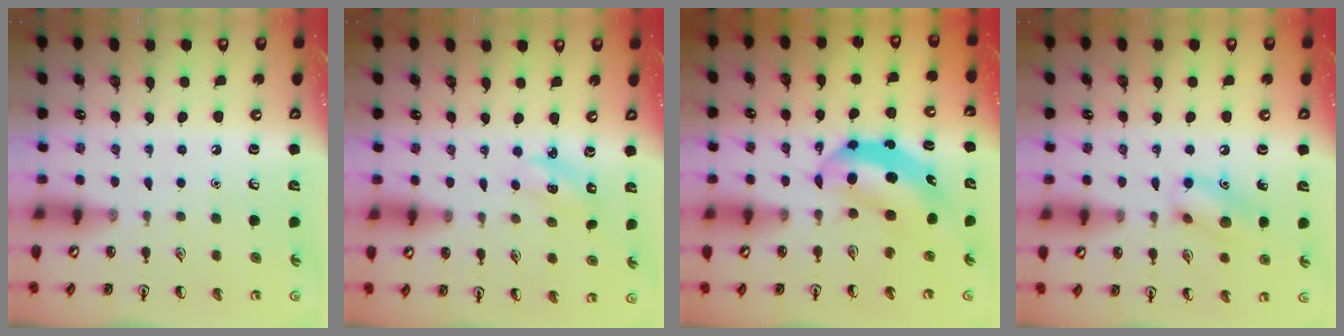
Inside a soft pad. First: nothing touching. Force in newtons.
{"total": 2.4, "press": 2.3, "slide": 0.5}
{"total": 5.5, "press": 5.2, "slide": 1.7}
{"total": 10.2, "press": 10.1, "slide": 0.6}